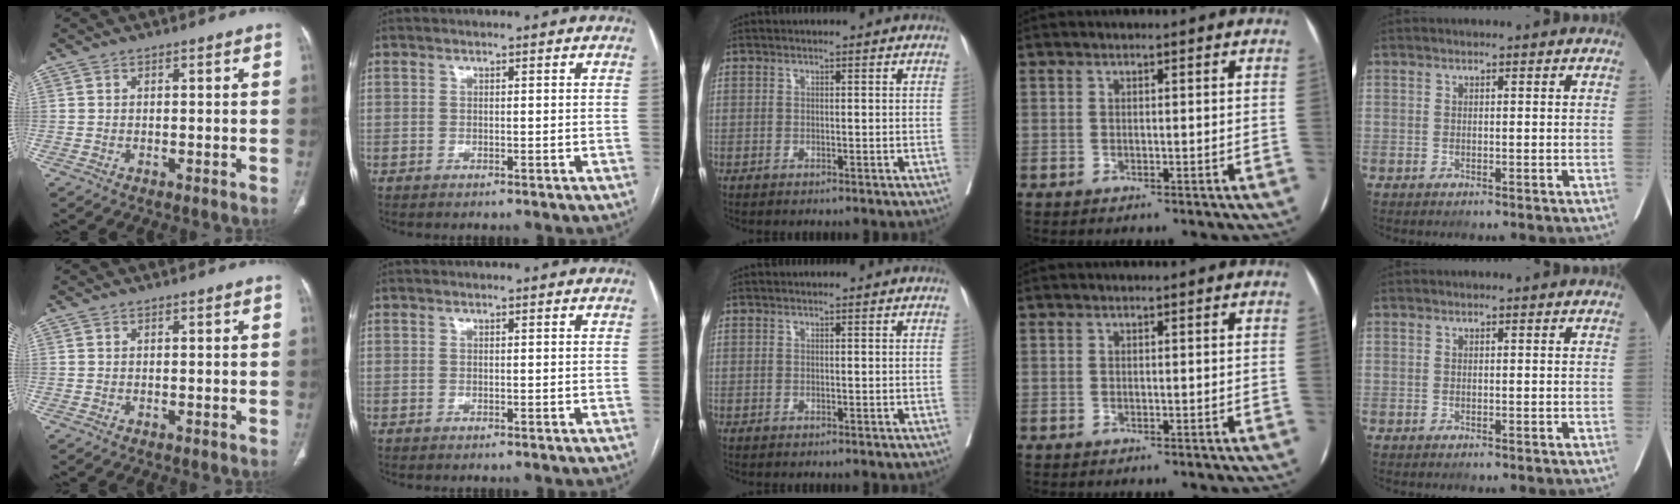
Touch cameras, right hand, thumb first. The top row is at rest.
{}